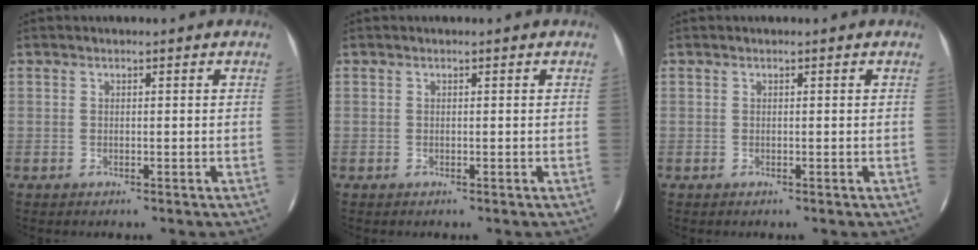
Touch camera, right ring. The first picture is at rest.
{"total": 0.0}
{"total": 0.0}